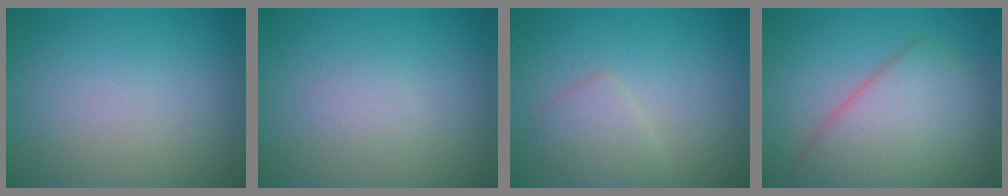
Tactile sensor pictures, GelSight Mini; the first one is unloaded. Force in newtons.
{"total": 1.0, "press": 1.0, "slide": 0.1}
{"total": 2.4, "press": 2.4, "slide": 0.0}
{"total": 6.7, "press": 6.7, "slide": 0.1}